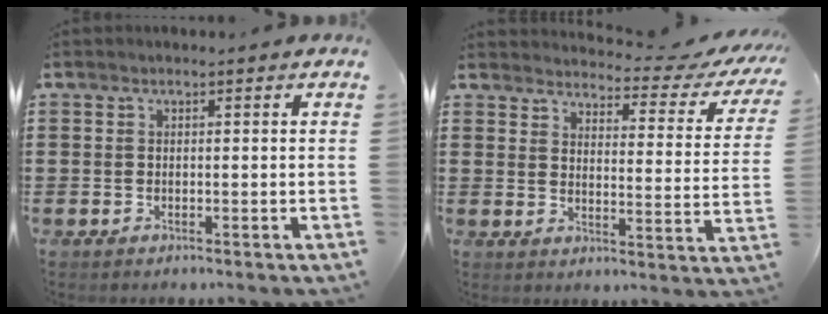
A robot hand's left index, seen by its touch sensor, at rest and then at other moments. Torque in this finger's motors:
{"motor_torque": [2.14, 0.00, 0.26, 0.01]}